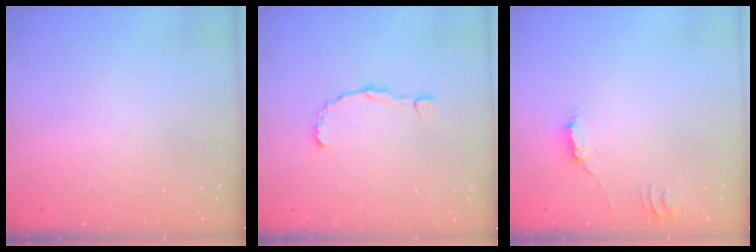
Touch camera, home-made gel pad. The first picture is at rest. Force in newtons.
{"total": 2.4, "press": 2.3, "slide": 0.3}
{"total": 3.8, "press": 3.8, "slide": 0.2}